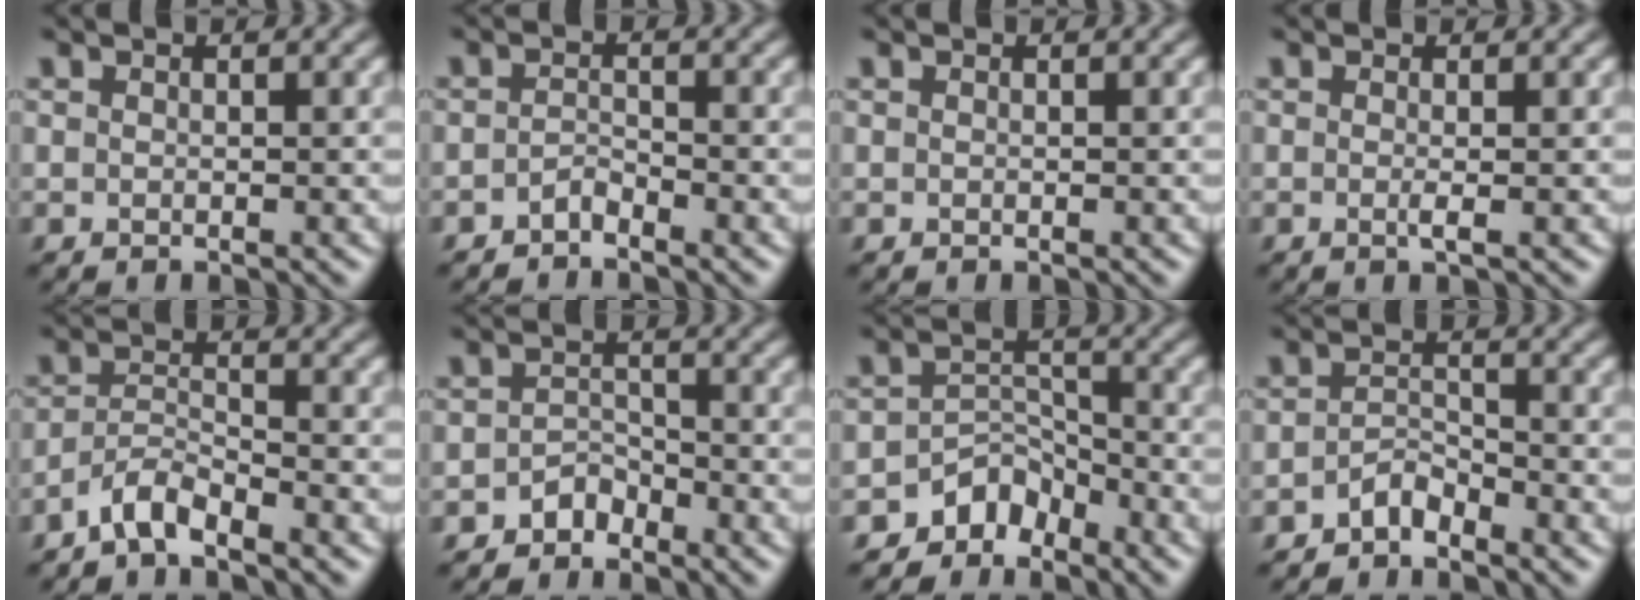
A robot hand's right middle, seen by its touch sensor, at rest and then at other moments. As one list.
[{"total": 1.2, "force": [-1.0, 0.3, 0.5], "torque": [-0.011, 0.005, -0.021]}, {"total": 0.0}, {"total": 1.0, "force": [-0.1, 0.2, 1.0], "torque": [-0.018, -0.004, -0.004]}, {"total": 2.8, "force": [-2.4, 0.5, 1.4], "torque": [-0.026, 0.009, -0.052]}, {"total": 1.9, "force": [-1.5, 1.1, 0.4], "torque": [-0.005, 0.011, -0.028]}, {"total": 3.7, "force": [-3.0, 2.0, 0.7], "torque": [0.001, 0.007, -0.060]}, {"total": 1.9, "force": [-1.6, 0.7, 0.8], "torque": [-0.015, 0.009, -0.034]}]